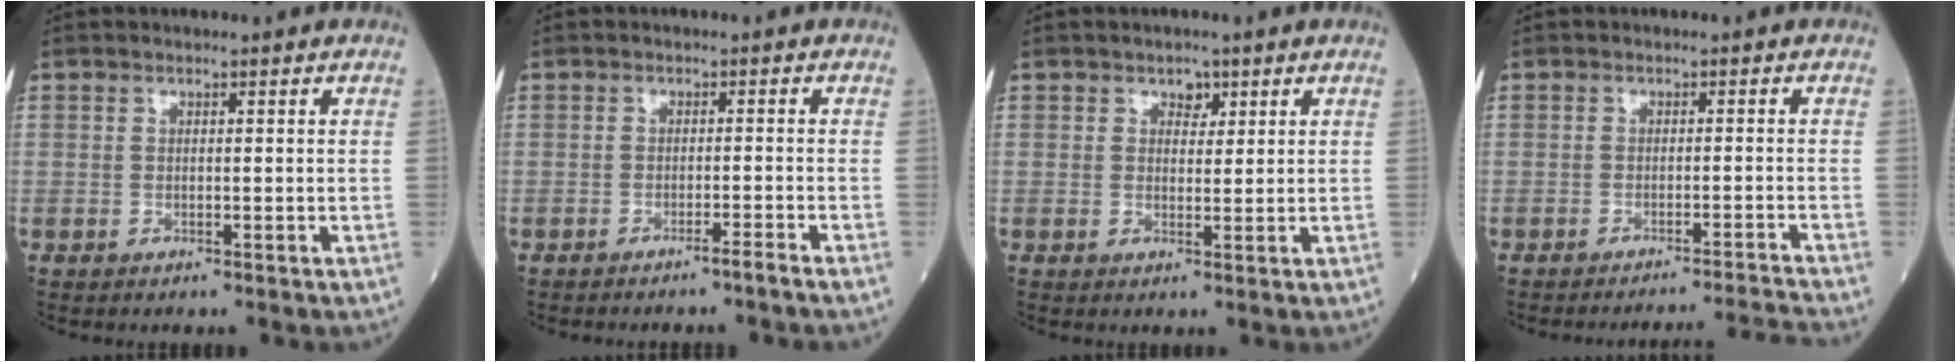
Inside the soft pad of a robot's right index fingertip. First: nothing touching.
{"total": 2.4, "force": [-2.0, -0.9, 1.1], "torque": [-0.015, 0.005, -0.030]}
{"total": 2.0, "force": [1.1, 1.3, 1.0], "torque": [-0.008, 0.000, 0.015]}
{"total": 8.1, "force": [-7.4, -3.3, 0.1], "torque": [0.010, -0.011, -0.098]}